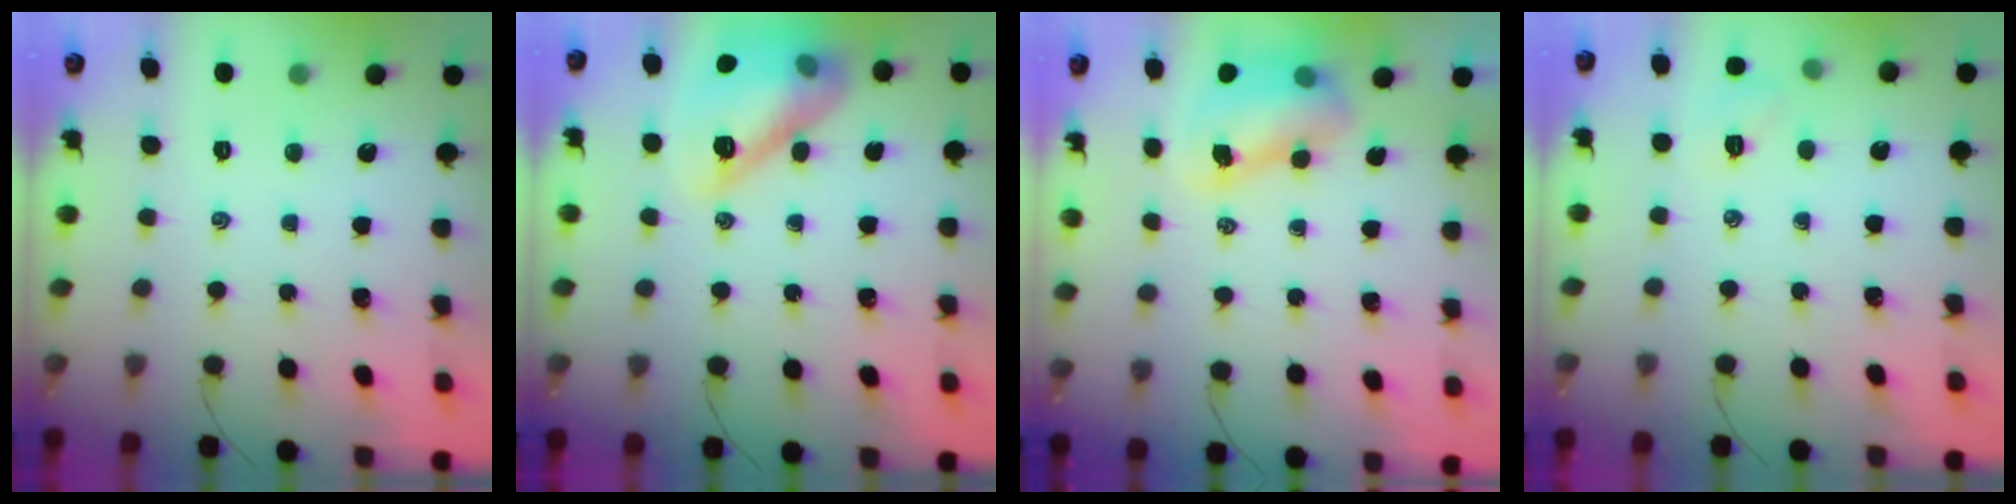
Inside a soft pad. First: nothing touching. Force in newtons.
{"total": 16.2, "press": 16.1, "slide": 2.0}
{"total": 8.3, "press": 8.2, "slide": 1.3}
{"total": 6.0, "press": 5.9, "slide": 1.4}